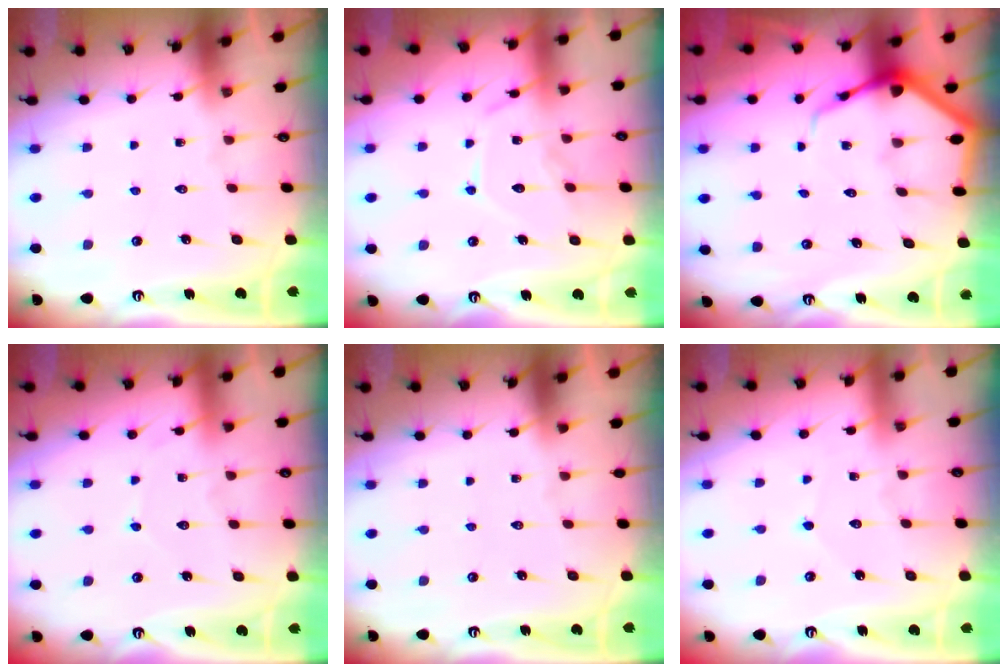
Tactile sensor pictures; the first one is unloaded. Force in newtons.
{"total": 12.3, "press": 12.3, "slide": 1.0}
{"total": 6.2, "press": 6.2, "slide": 0.5}
{"total": 3.9, "press": 3.9, "slide": 0.4}
{"total": 0.0}
{"total": 2.1, "press": 2.1, "slide": 0.1}